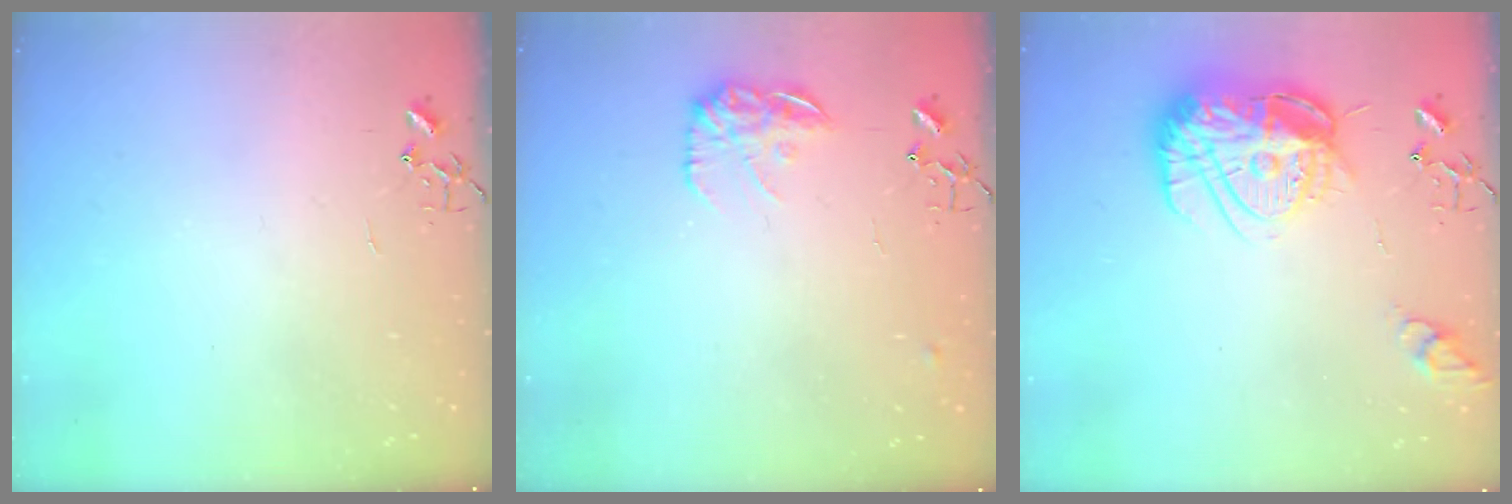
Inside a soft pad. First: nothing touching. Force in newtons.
{"total": 11.4, "press": 11.4, "slide": 0.6}
{"total": 18.6, "press": 18.5, "slide": 1.6}